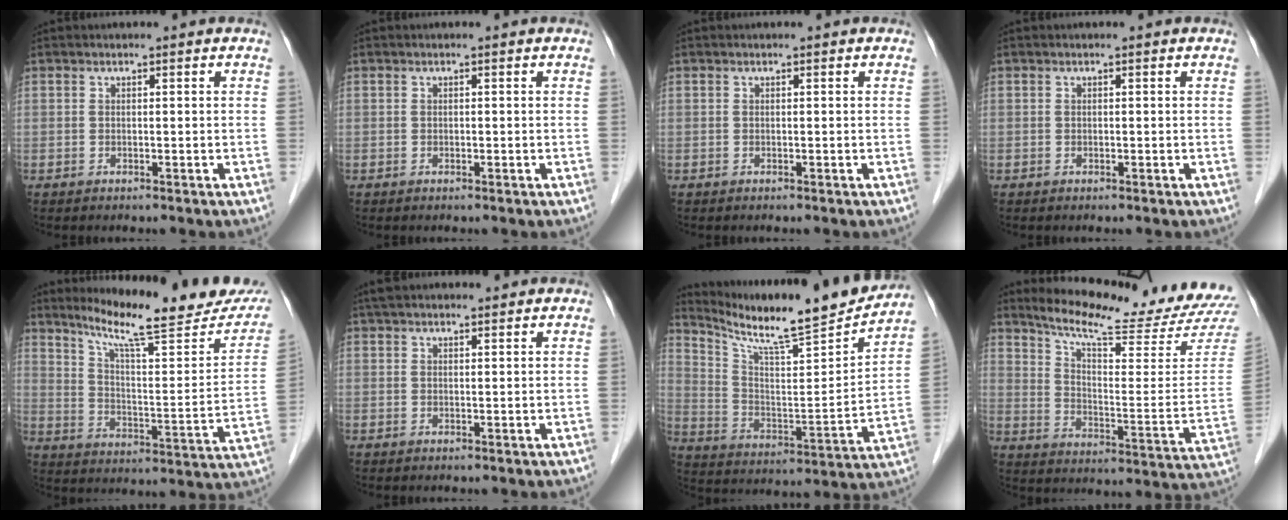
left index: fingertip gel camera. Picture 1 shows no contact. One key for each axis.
{"total": 0.0}
{"total": 0.0}
{"total": 0.0}
{"total": 21.0, "fx": 18.0, "fy": 2.0, "fz": 10.5, "tx": -0.152, "ty": -0.046, "tz": 0.250}
{"total": 6.7, "fx": 5.9, "fy": 1.3, "fz": 3.0, "tx": -0.047, "ty": 0.036, "tz": 0.091}
{"total": 19.7, "fx": 17.9, "fy": 0.1, "fz": 8.1, "tx": -0.150, "ty": -0.045, "tz": 0.279}
{"total": 19.3, "fx": 18.4, "fy": -0.6, "fz": 5.9, "tx": -0.110, "ty": -0.102, "tz": 0.248}